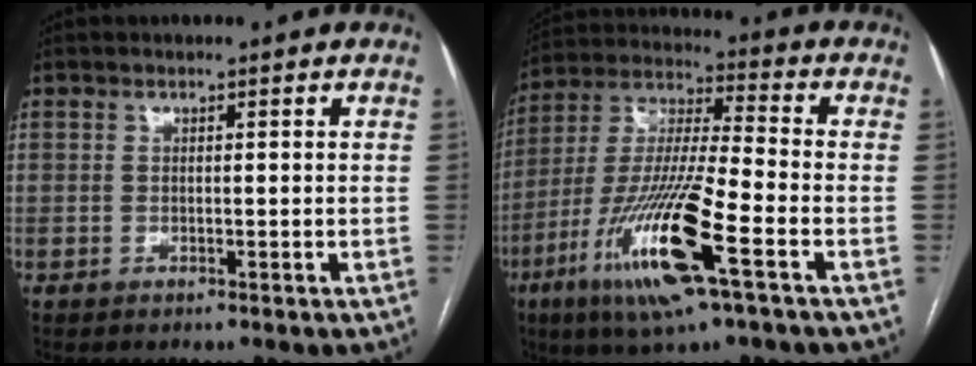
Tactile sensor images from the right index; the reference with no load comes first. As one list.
[{"total": 18.3, "force": [-7.9, 1.4, 16.4], "torque": [-0.350, -0.029, -0.147]}]